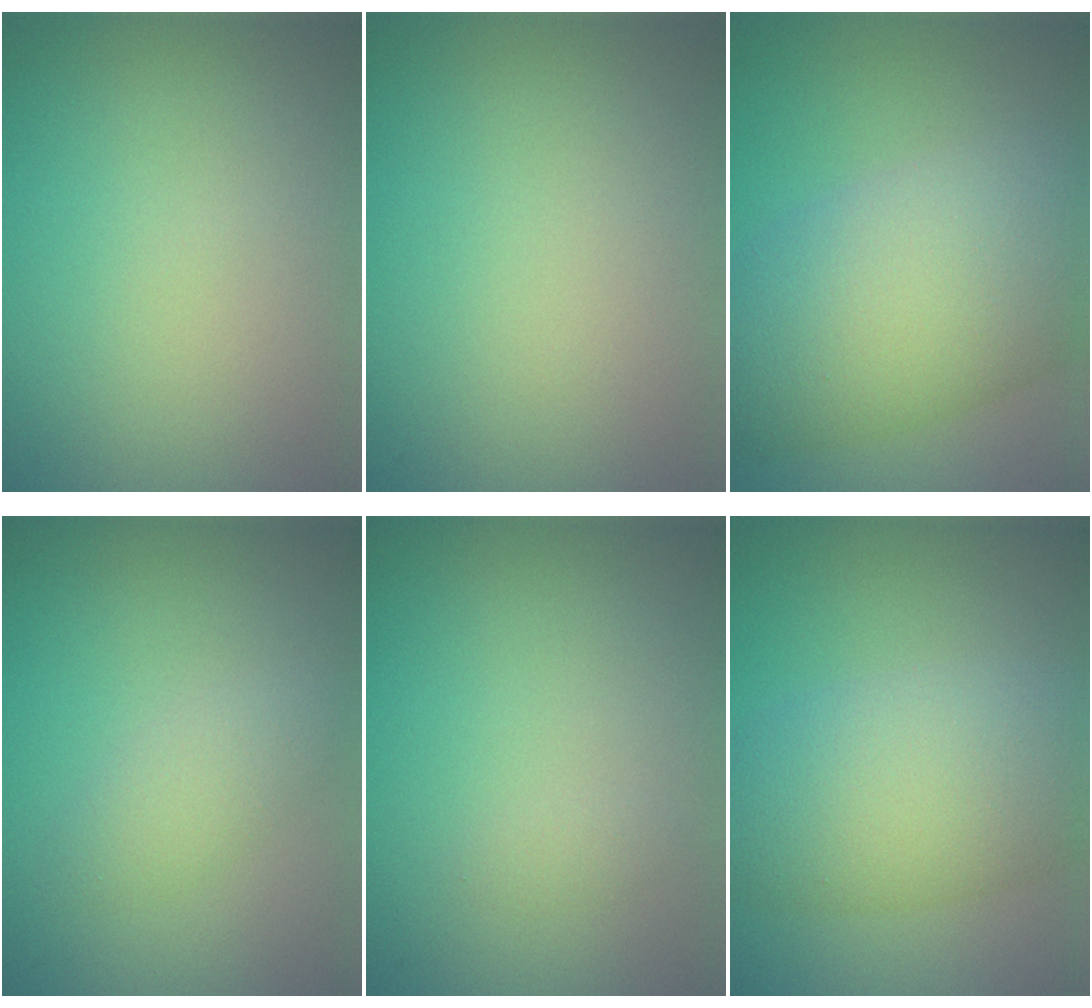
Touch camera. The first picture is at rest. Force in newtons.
{"total": 0.0}
{"total": 10.4, "press": 10.4, "slide": 0.2}
{"total": 1.9, "press": 1.9, "slide": 0.1}
{"total": 0.6, "press": 0.6, "slide": 0.0}
{"total": 7.6, "press": 7.6, "slide": 0.3}